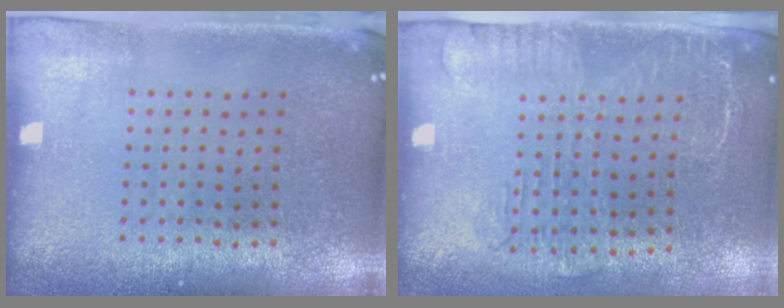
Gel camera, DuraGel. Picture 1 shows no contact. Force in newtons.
{"total": 1.7, "press": 1.3, "slide": 1.0}